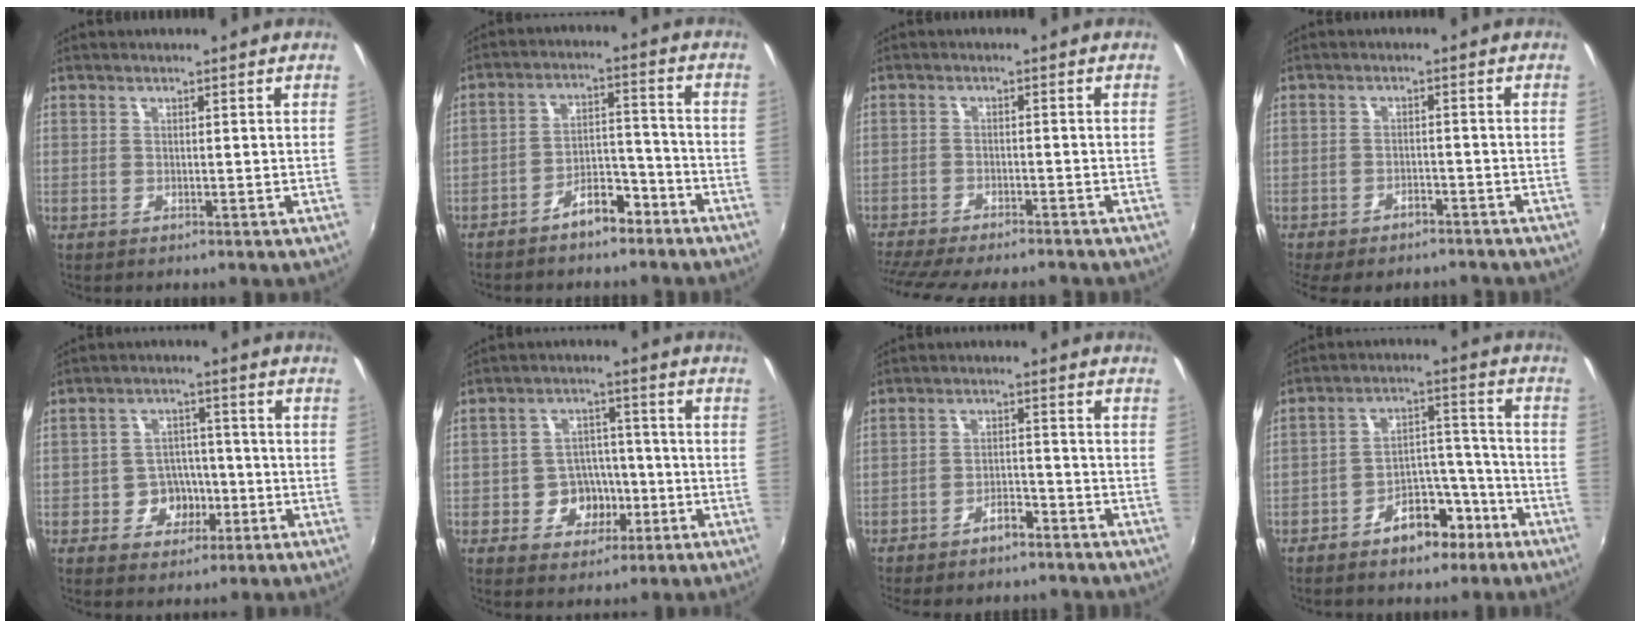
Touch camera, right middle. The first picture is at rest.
{"total": 7.7, "force": [-5.9, 3.4, 3.5], "torque": [-0.068, 0.036, -0.082]}
{"total": 14.3, "force": [-12.4, 2.6, 6.5], "torque": [-0.145, -0.029, -0.193]}
{"total": 8.6, "force": [-7.4, 2.9, 3.4], "torque": [-0.089, -0.019, -0.106]}
{"total": 6.4, "force": [-2.7, 5.3, 2.2], "torque": [-0.048, 0.018, -0.031]}
{"total": 7.5, "force": [-2.9, 6.2, 2.9], "torque": [-0.065, 0.020, -0.035]}
{"total": 6.3, "force": [-5.5, 2.1, 2.4], "torque": [-0.060, 0.011, -0.077]}
{"total": 9.8, "force": [-6.7, 5.4, 4.7], "torque": [-0.069, 0.041, -0.090]}